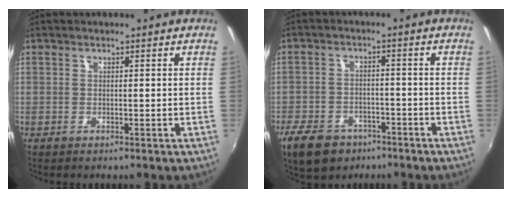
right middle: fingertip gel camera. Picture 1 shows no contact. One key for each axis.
{"total": 11.3, "fx": -7.2, "fy": 7.1, "fz": 5.0, "tx": -0.137, "ty": -0.001, "tz": -0.114}